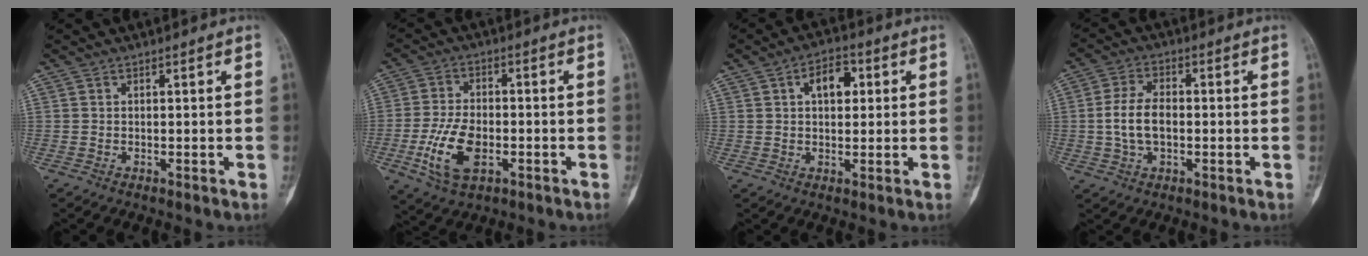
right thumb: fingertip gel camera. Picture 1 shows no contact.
{"total": 10.6, "force": [-3.3, 5.6, 8.3], "torque": [-0.169, 0.008, -0.057]}
{"total": 6.6, "force": [1.8, 4.0, 4.9], "torque": [-0.061, 0.008, 0.023]}
{"total": 7.5, "force": [-0.6, 4.4, 6.0], "torque": [-0.120, 0.013, -0.012]}